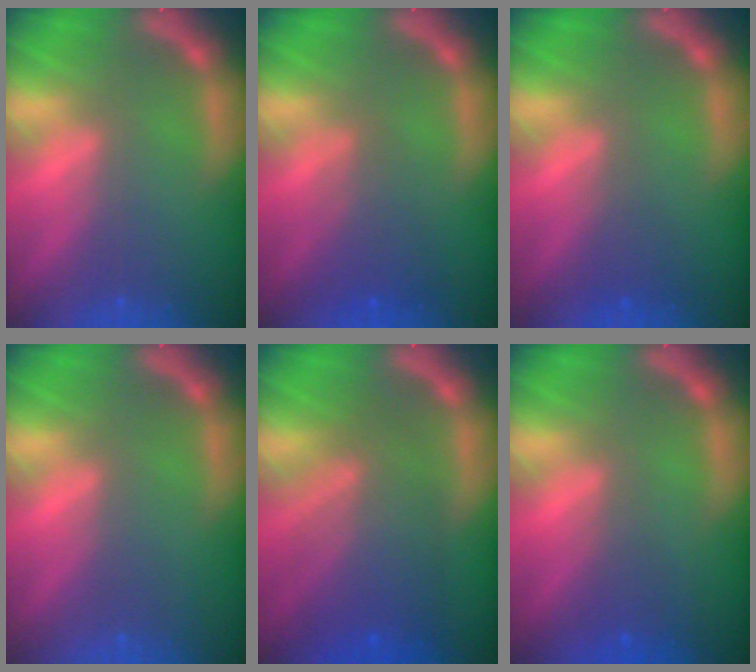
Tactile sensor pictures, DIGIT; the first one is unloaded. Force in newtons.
{"total": 2.9}
{"total": 1.5}
{"total": 0.0}
{"total": 7.5}
{"total": 1.5}